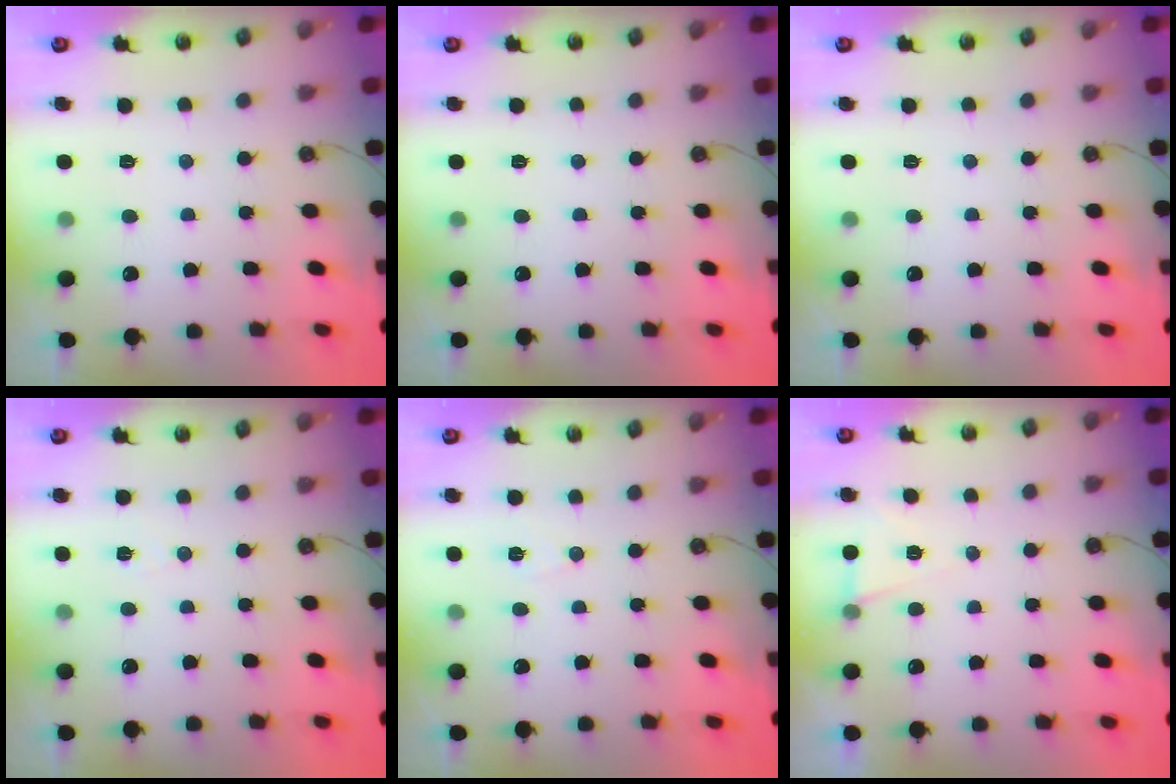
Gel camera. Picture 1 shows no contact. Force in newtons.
{"total": 0.0}
{"total": 0.0}
{"total": 4.3, "press": 3.4, "slide": 2.5}
{"total": 5.3, "press": 4.1, "slide": 3.3}
{"total": 5.3, "press": 2.8, "slide": 4.5}